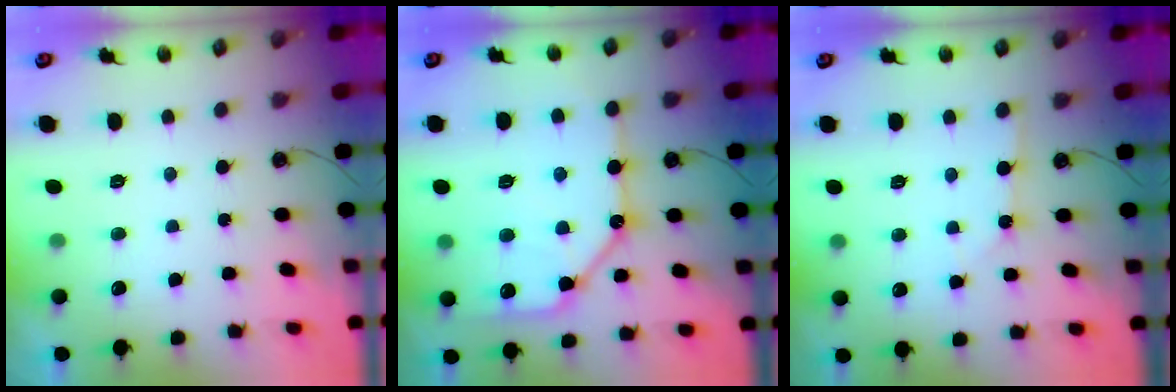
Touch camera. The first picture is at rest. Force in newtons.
{"total": 16.3, "press": 16.2, "slide": 1.8}
{"total": 1.8, "press": 1.8, "slide": 0.3}